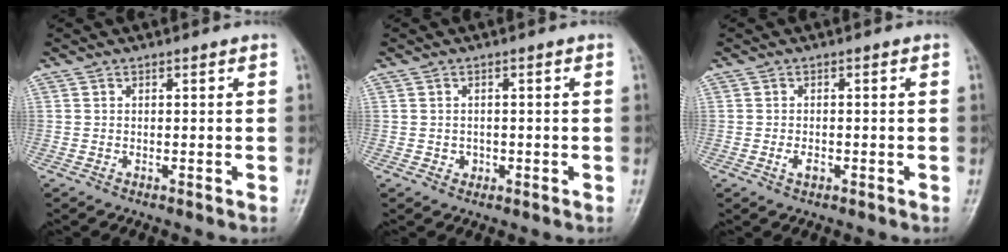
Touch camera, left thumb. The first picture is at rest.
{"total": 1.5, "force": [-0.4, 1.4, 0.5], "torque": [0.000, 0.004, -0.003]}
{"total": 1.9, "force": [-0.7, 1.2, 1.3], "torque": [-0.022, 0.001, -0.014]}